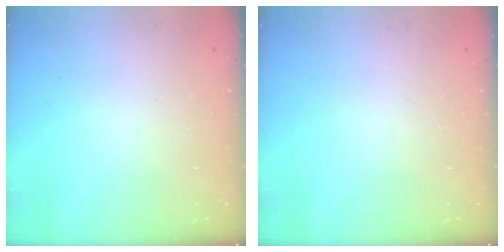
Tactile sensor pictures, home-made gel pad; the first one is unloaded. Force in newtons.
{"total": 0.0}